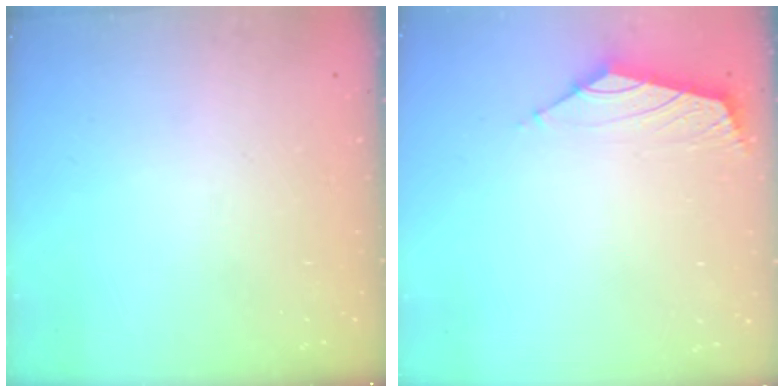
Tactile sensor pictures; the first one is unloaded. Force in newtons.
{"total": 1.6, "press": 1.5, "slide": 0.7}